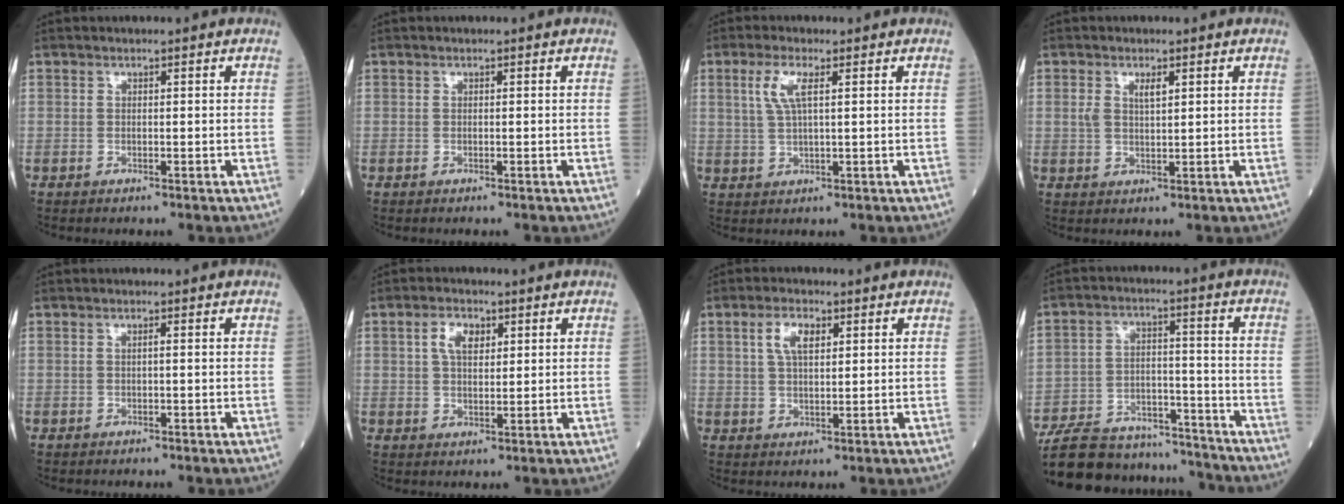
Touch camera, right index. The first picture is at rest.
{"total": 0.0}
{"total": 4.3, "force": [1.6, 0.8, 4.0], "torque": [-0.090, 0.007, 0.036]}
{"total": 3.0, "force": [1.2, 1.2, 2.5], "torque": [-0.053, 0.006, 0.026]}
{"total": 0.6, "force": [0.1, 0.0, 0.5], "torque": [-0.013, 0.001, 0.001]}
{"total": 4.3, "force": [1.7, 2.3, 3.2], "torque": [-0.063, 0.010, 0.031]}
{"total": 4.6, "force": [1.9, 1.9, 3.8], "torque": [-0.077, 0.008, 0.037]}
{"total": 17.8, "force": [-16.6, 4.8, 4.2], "torque": [-0.086, 0.020, -0.252]}